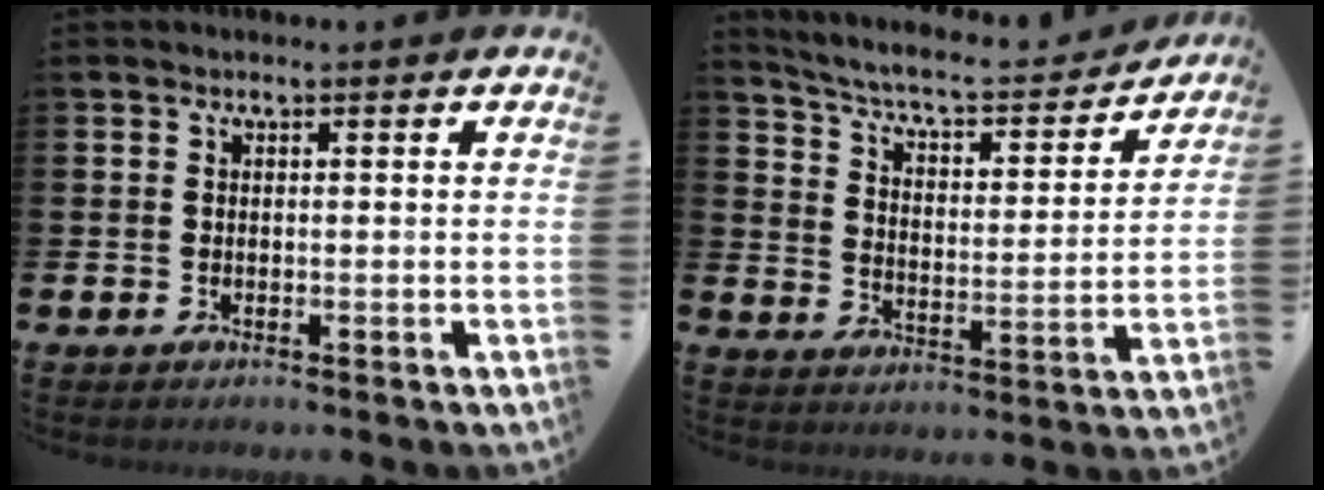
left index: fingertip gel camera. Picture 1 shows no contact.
{"total": 6.8, "force": [6.1, 1.3, 2.5], "torque": [-0.076, -0.045, 0.099]}